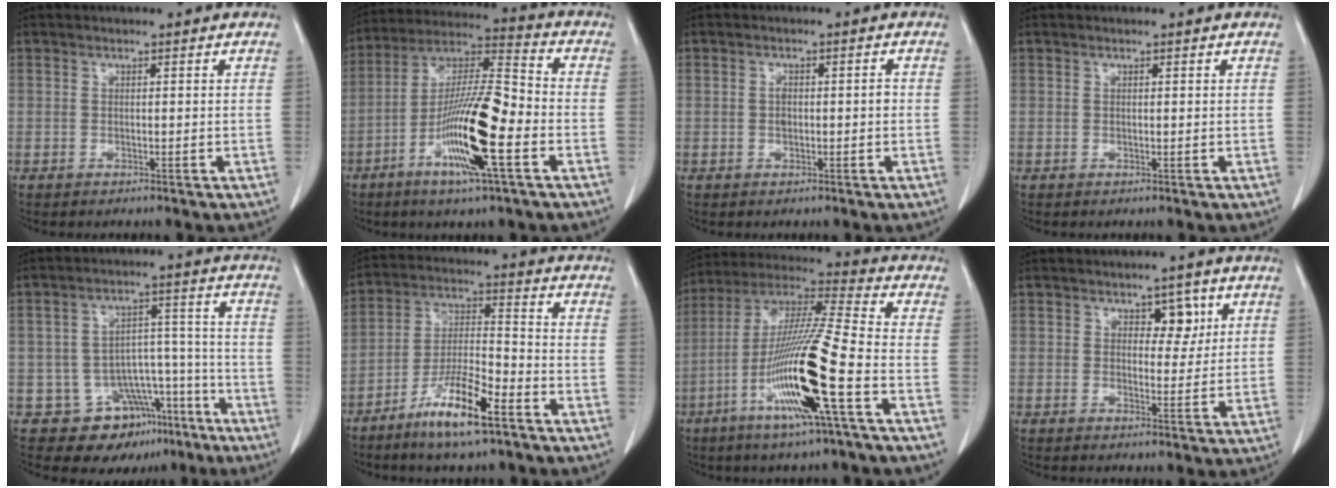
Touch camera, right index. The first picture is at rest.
{"total": 15.9, "force": [-5.7, 1.5, 14.8], "torque": [-0.281, -0.006, -0.106]}
{"total": 2.2, "force": [-0.2, 1.0, 1.9], "torque": [-0.034, 0.004, -0.001]}
{"total": 0.0}
{"total": 10.9, "force": [-6.8, 7.6, 3.9], "torque": [-0.033, 0.055, -0.090]}
{"total": 11.5, "force": [-7.1, 1.7, 8.8], "torque": [-0.172, -0.016, -0.135]}
{"total": 17.7, "force": [-6.4, -0.4, 16.5], "torque": [-0.332, -0.017, -0.128]}
{"total": 3.8, "force": [1.7, 2.2, 2.5], "torque": [-0.024, 0.003, 0.025]}